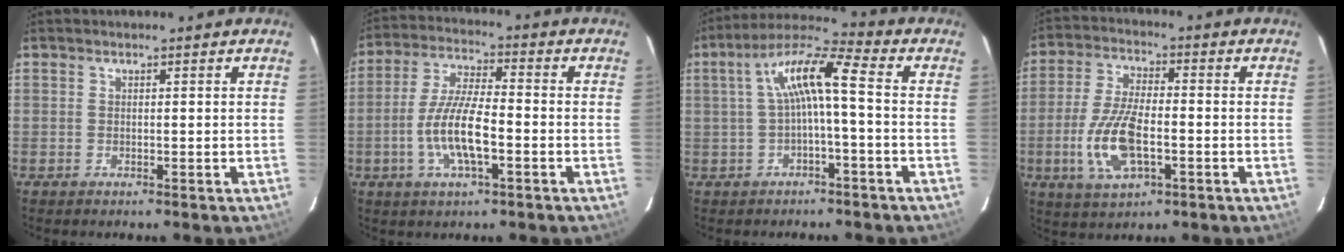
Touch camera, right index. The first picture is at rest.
{"total": 10.6, "force": [-3.3, 2.9, 9.6], "torque": [-0.196, -0.002, -0.063]}
{"total": 9.2, "force": [-0.3, 1.3, 9.1], "torque": [-0.184, 0.025, -0.005]}
{"total": 11.8, "force": [-3.2, 5.0, 10.2], "torque": [-0.218, -0.004, -0.058]}